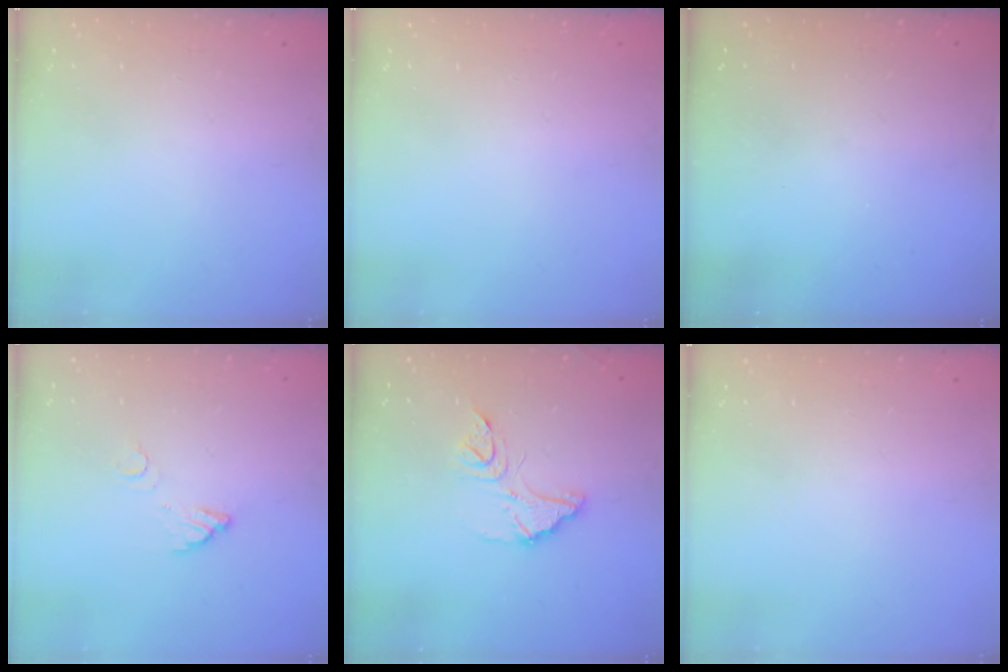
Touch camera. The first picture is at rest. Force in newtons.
{"total": 0.0}
{"total": 3.1, "press": 3.1, "slide": 0.1}
{"total": 3.5, "press": 3.5, "slide": 0.3}
{"total": 12.3, "press": 12.3, "slide": 1.0}
{"total": 0.0}